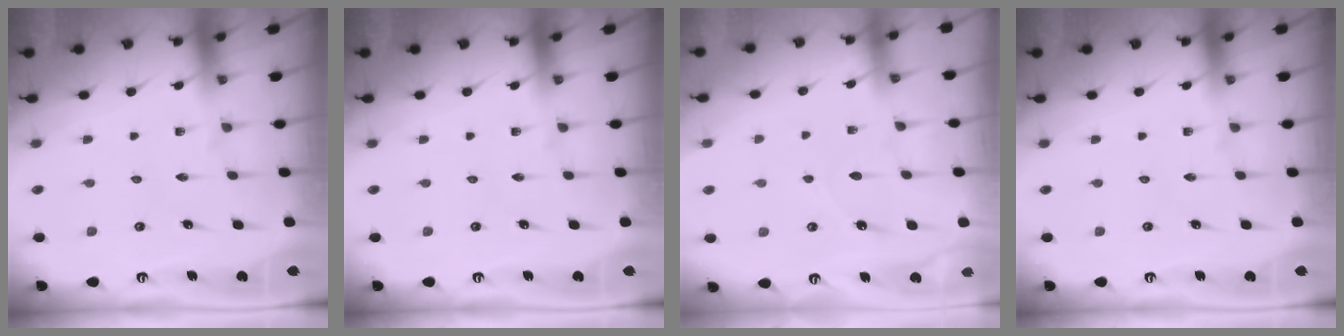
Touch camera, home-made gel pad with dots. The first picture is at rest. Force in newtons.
{"total": 0.0}
{"total": 3.7, "press": 3.7, "slide": 0.3}
{"total": 0.0}